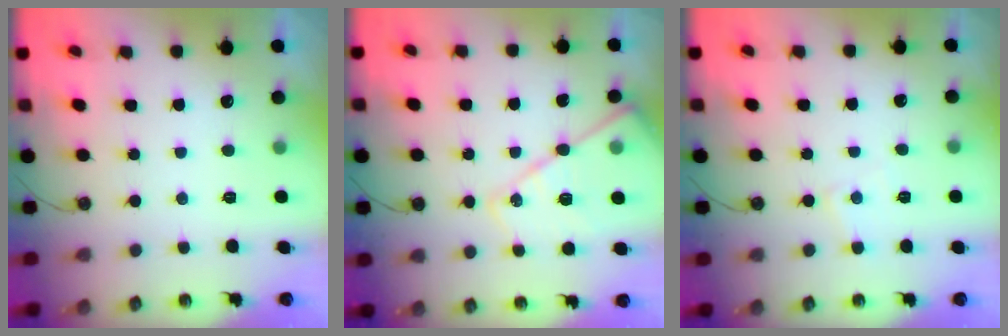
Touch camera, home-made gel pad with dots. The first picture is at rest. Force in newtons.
{"total": 16.0, "press": 16.0, "slide": 1.2}
{"total": 4.6, "press": 4.5, "slide": 0.7}